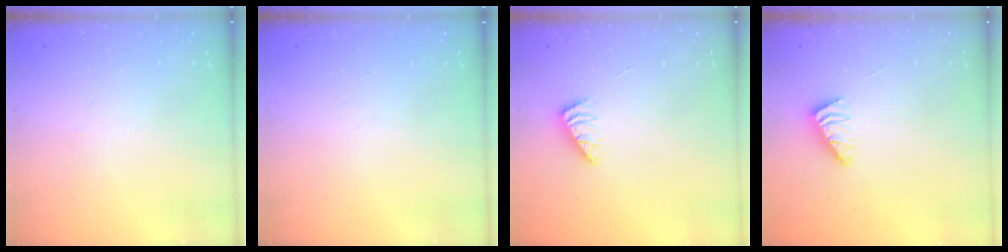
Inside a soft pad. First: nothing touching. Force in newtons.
{"total": 0.0}
{"total": 2.8, "press": 2.8, "slide": 0.4}
{"total": 2.2, "press": 2.2, "slide": 0.4}